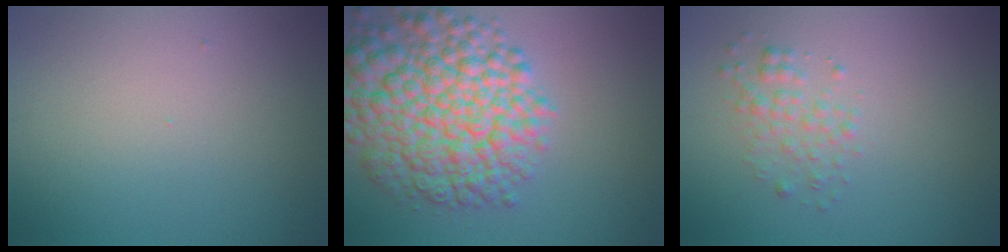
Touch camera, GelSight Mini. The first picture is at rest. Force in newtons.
{"total": 9.8, "press": 9.8, "slide": 0.3}
{"total": 1.8, "press": 1.8, "slide": 0.1}